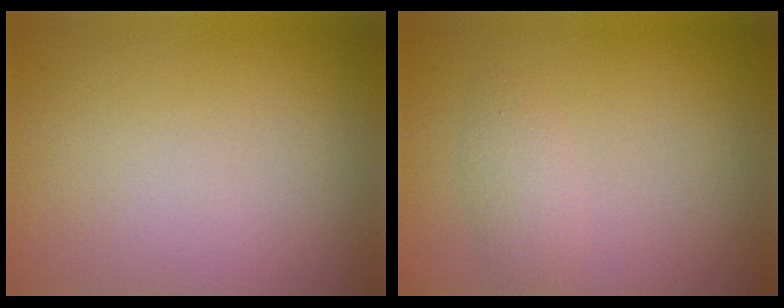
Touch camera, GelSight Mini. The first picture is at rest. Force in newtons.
{"total": 1.5, "press": 1.5, "slide": 0.2}